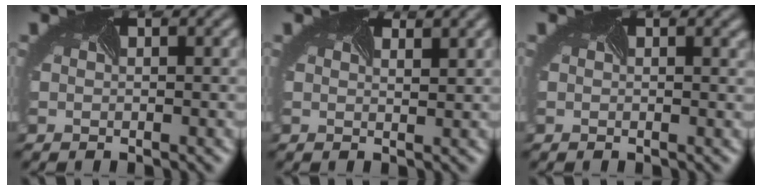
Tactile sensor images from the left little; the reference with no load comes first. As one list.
[{"total": 1.2, "force": [1.0, 0.4, 0.6], "torque": [0.010, 0.005, -0.008]}, {"total": 1.3, "force": [0.8, 0.6, 0.8], "torque": [-0.011, 0.006, 0.010]}]